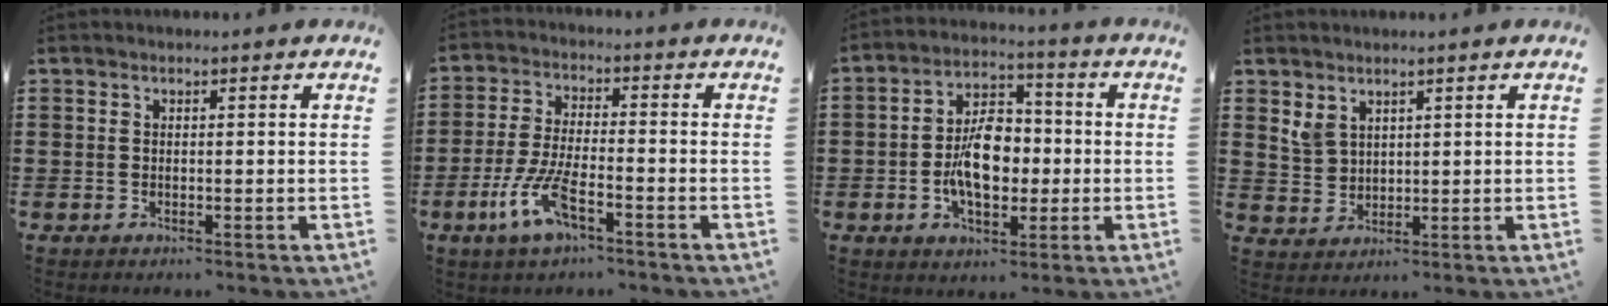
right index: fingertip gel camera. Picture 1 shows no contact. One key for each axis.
{"total": 8.1, "fx": -3.9, "fy": 2.2, "fz": 6.7, "tx": -0.154, "ty": -0.012, "tz": -0.076}
{"total": 9.2, "fx": -1.2, "fy": 5.4, "fz": 7.3, "tx": -0.136, "ty": 0.002, "tz": -0.026}
{"total": 3.3, "fx": 2.1, "fy": 2.2, "fz": 1.2, "tx": -0.031, "ty": 0.009, "tz": 0.041}